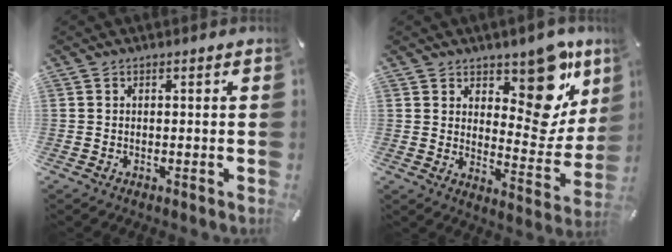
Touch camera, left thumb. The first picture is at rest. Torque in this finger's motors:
{"motor_torque": [0.40, 0.32, 0.40, -0.02, -0.03]}